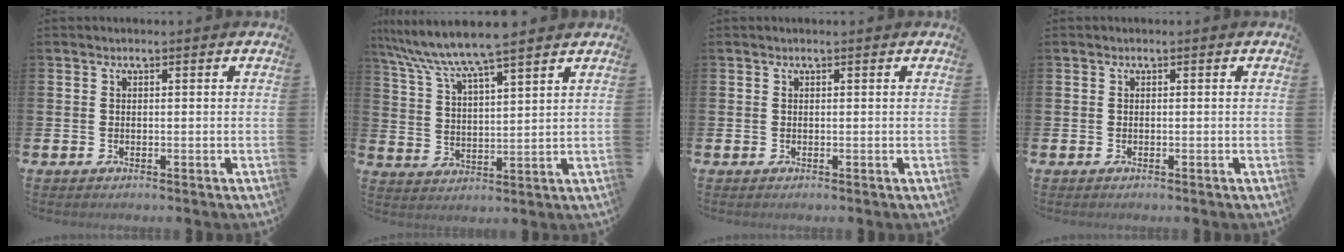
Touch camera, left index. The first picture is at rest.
{"total": 8.3, "force": [7.5, 0.3, 3.5], "torque": [-0.100, -0.031, 0.133]}
{"total": 0.0}
{"total": 0.0}